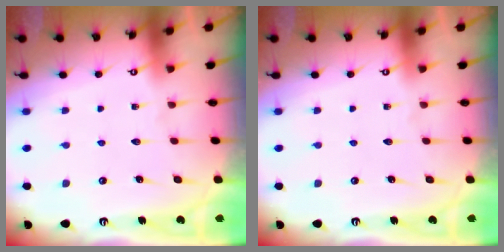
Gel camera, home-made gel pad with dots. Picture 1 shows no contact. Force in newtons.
{"total": 0.0}